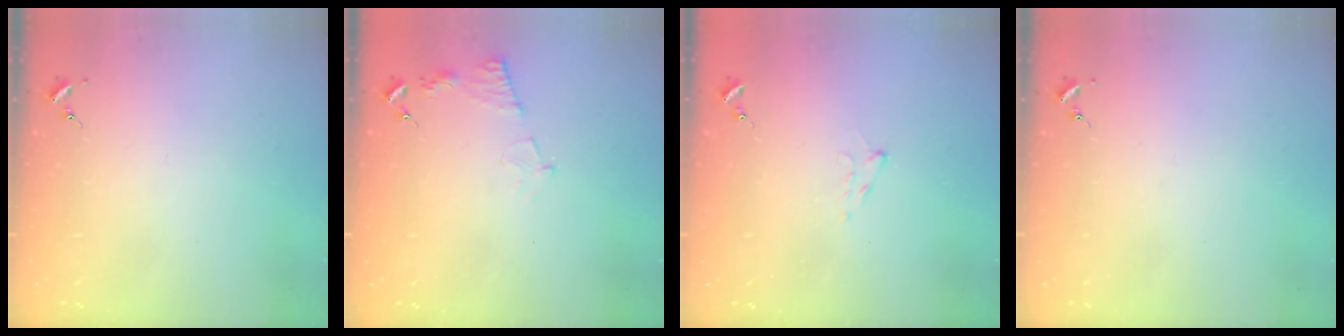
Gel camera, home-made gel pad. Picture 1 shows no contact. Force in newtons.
{"total": 6.5, "press": 6.4, "slide": 1.1}
{"total": 5.7, "press": 5.7, "slide": 0.7}
{"total": 0.0}